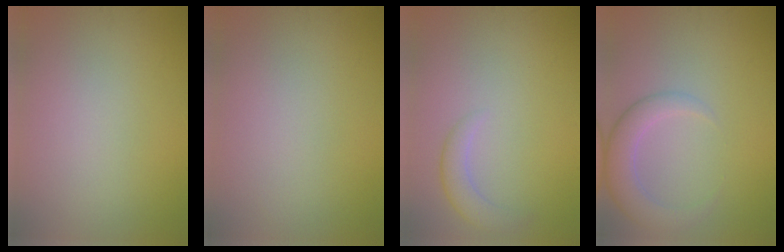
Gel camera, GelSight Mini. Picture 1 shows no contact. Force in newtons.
{"total": 0.0}
{"total": 2.2, "press": 2.2, "slide": 0.1}
{"total": 3.9, "press": 3.9, "slide": 0.3}